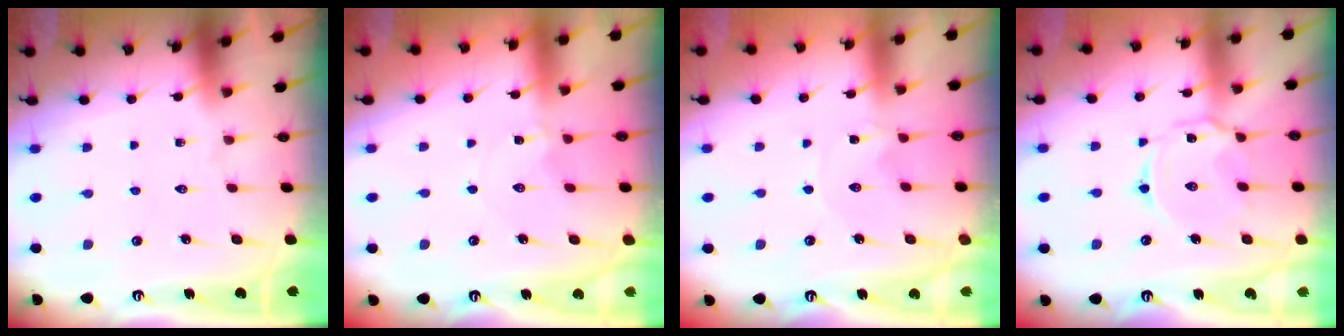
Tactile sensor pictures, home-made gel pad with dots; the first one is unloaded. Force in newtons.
{"total": 0.0}
{"total": 0.0}
{"total": 5.2, "press": 5.1, "slide": 0.4}